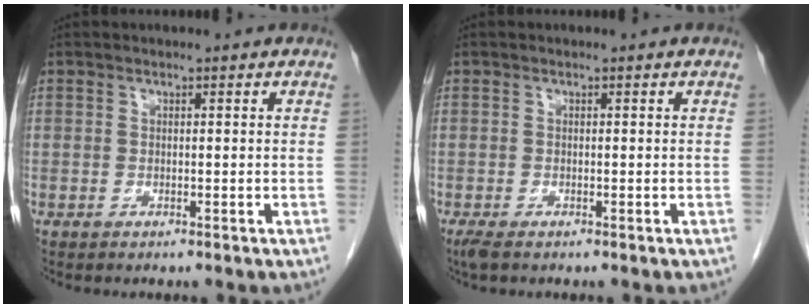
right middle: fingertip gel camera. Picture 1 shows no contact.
{"total": 1.8, "force": [-1.3, 0.5, 1.1], "torque": [-0.025, -0.008, -0.023]}